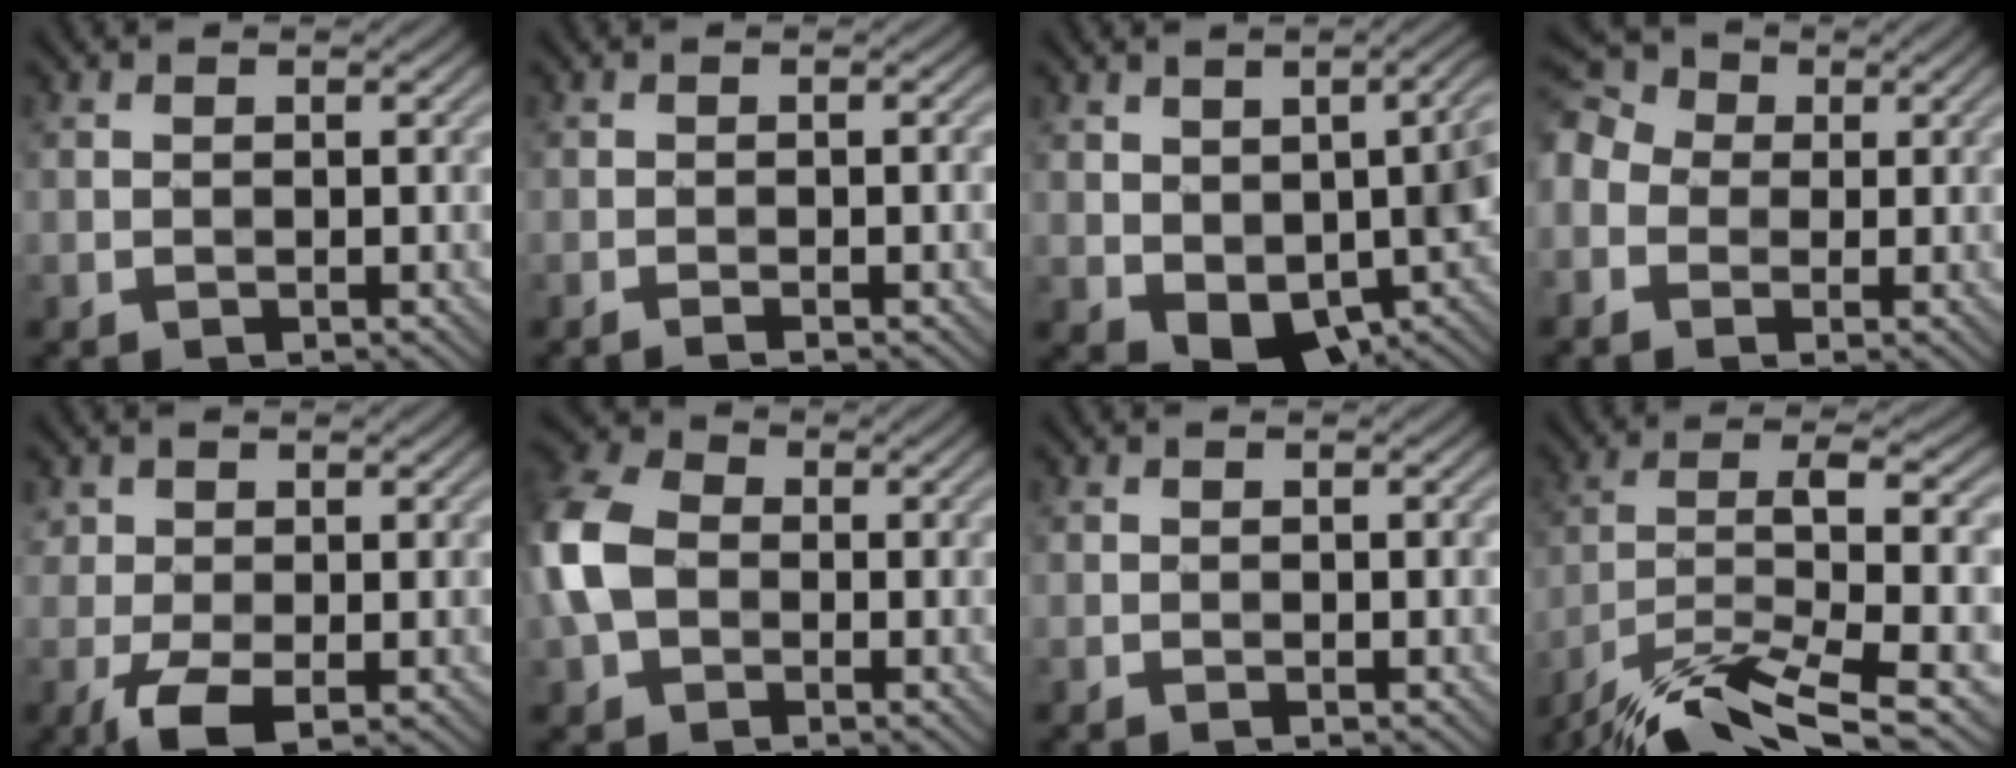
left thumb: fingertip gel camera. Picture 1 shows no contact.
{"total": 2.1, "force": [-0.8, 0.2, 1.9], "torque": [-0.023, 0.007, -0.022]}
{"total": 13.8, "force": [-2.9, 8.0, 10.8], "torque": [-0.163, -0.039, -0.021]}
{"total": 7.0, "force": [-0.8, 6.0, 3.6], "torque": [-0.119, 0.006, -0.032]}
{"total": 4.5, "force": [-1.8, 2.4, 3.3], "torque": [-0.078, -0.008, -0.033]}
{"total": 8.5, "force": [-0.8, 6.4, 5.6], "torque": [-0.166, 0.007, -0.031]}
{"total": 0.8, "force": [-0.3, 0.1, 0.8], "torque": [-0.011, -0.001, -0.005]}
{"total": 13.0, "force": [-8.7, 3.1, 9.2], "torque": [-0.164, -0.003, -0.158]}